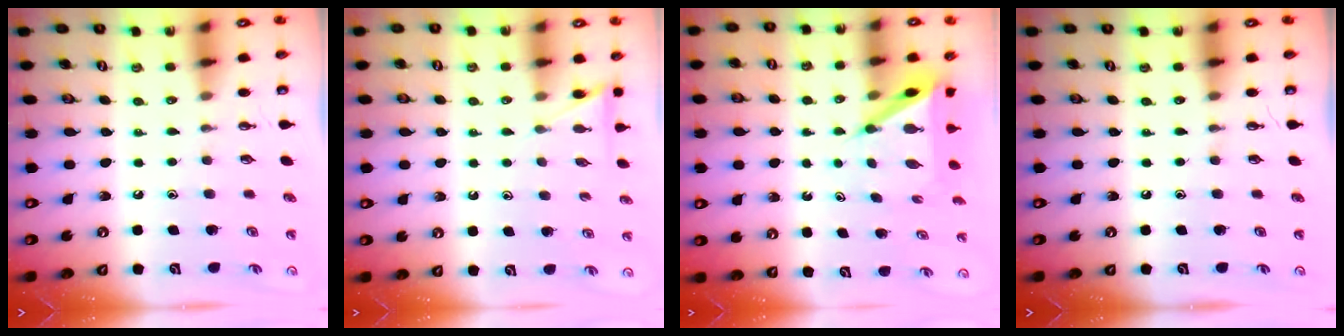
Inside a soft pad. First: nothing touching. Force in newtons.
{"total": 4.5, "press": 4.5, "slide": 0.3}
{"total": 6.4, "press": 6.4, "slide": 0.3}
{"total": 0.0}